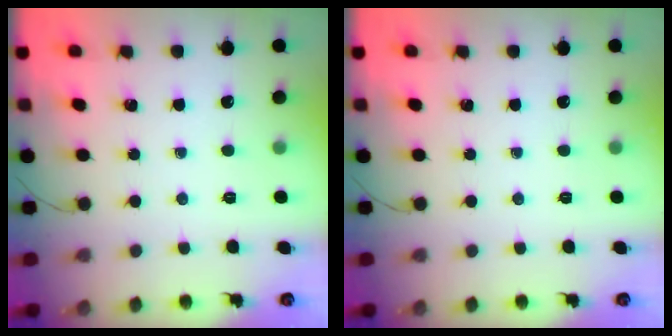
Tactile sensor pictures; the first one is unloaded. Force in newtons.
{"total": 0.0}